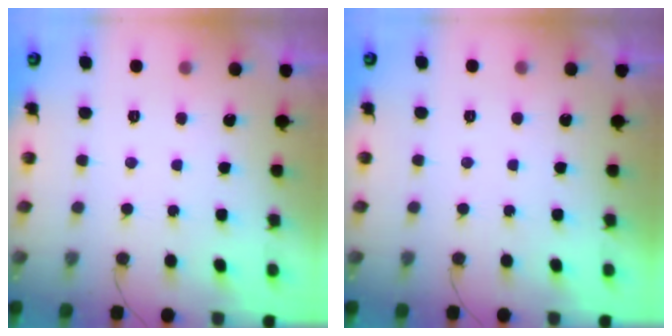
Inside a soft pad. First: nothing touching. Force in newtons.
{"total": 1.7, "press": 1.7, "slide": 0.0}